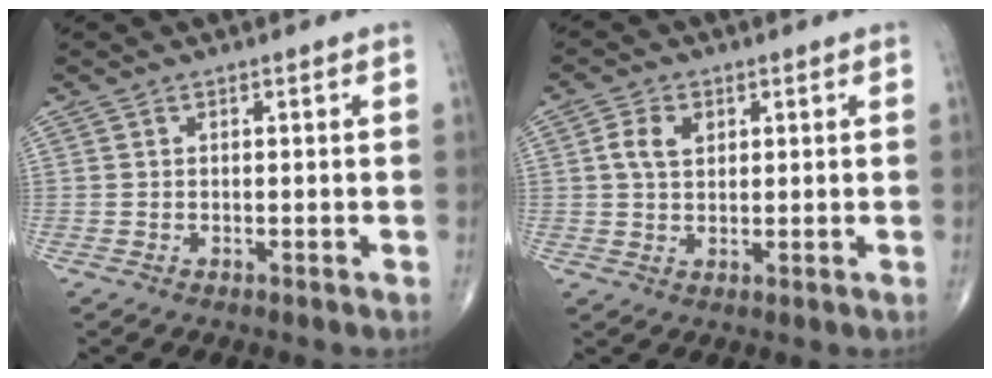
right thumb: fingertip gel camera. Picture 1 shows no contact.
{"total": 4.5, "force": [1.3, 3.1, 3.0], "torque": [-0.054, 0.001, 0.023]}